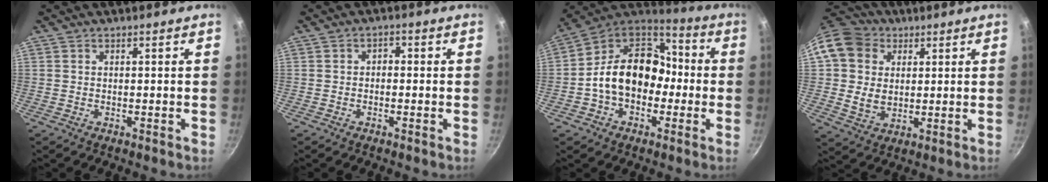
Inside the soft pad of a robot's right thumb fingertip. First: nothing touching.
{"total": 1.7, "force": [-0.4, 1.3, 1.0], "torque": [-0.014, 0.009, -0.010]}
{"total": 17.4, "force": [-2.2, 13.1, 11.2], "torque": [-0.142, 0.057, -0.053]}
{"total": 13.4, "force": [3.9, 11.0, 6.7], "torque": [-0.109, -0.001, 0.064]}